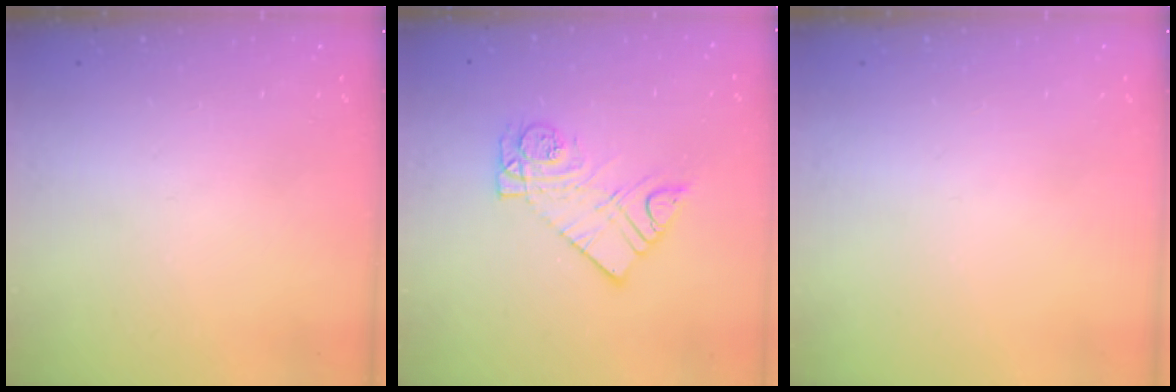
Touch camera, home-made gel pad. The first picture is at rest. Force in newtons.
{"total": 10.5, "press": 10.4, "slide": 0.9}
{"total": 0.0}